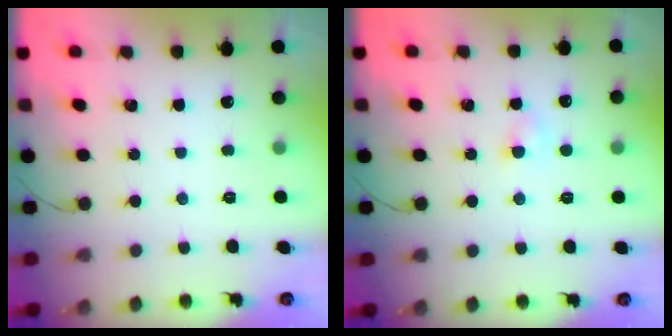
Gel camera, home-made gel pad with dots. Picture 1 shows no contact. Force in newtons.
{"total": 2.3, "press": 2.1, "slide": 1.0}